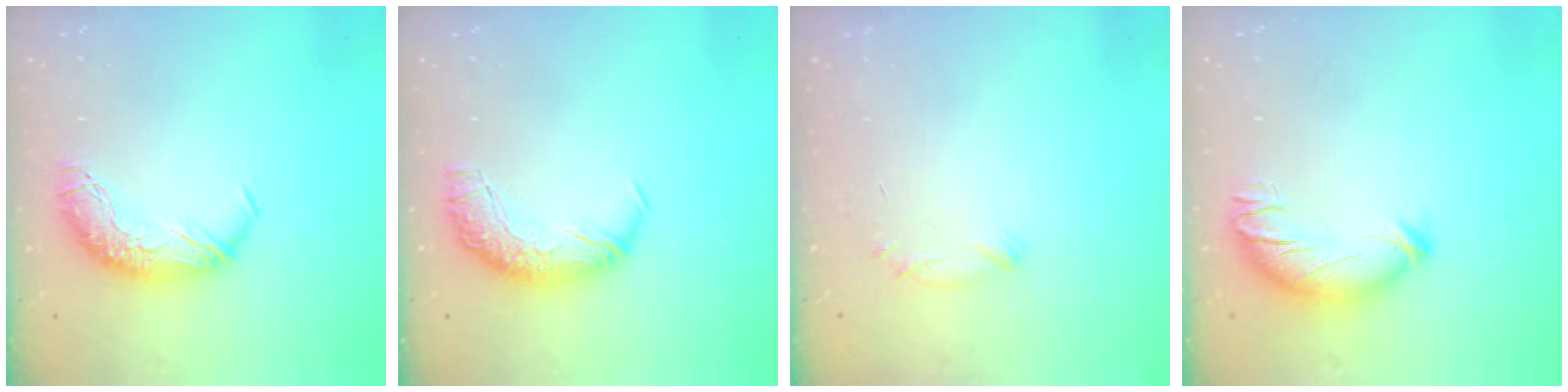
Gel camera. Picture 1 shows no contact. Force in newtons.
{"total": 2.4, "press": 1.0, "slide": 2.2}
{"total": 6.6, "press": 6.6, "slide": 1.0}
{"total": 3.5, "press": 3.3, "slide": 1.3}